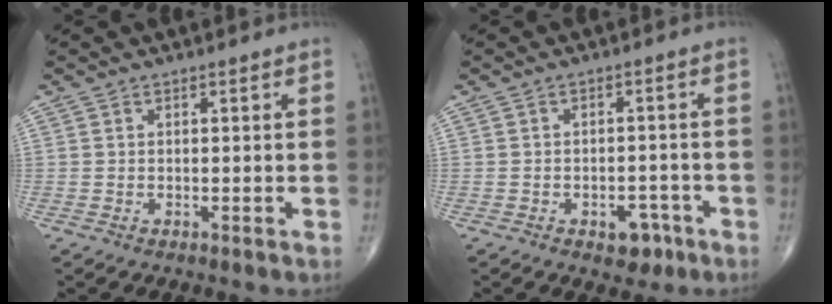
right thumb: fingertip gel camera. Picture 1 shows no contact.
{"total": 4.6, "force": [-2.5, 3.0, 2.6], "torque": [-0.012, 0.020, -0.028]}